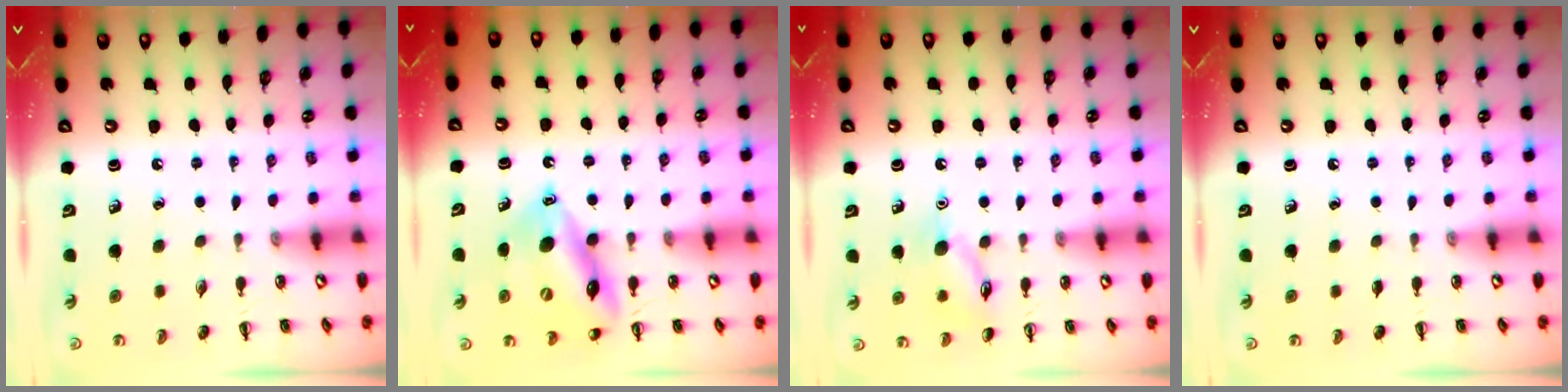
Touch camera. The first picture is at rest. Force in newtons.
{"total": 14.6, "press": 14.0, "slide": 3.9}
{"total": 10.3, "press": 10.3, "slide": 0.6}
{"total": 0.0}